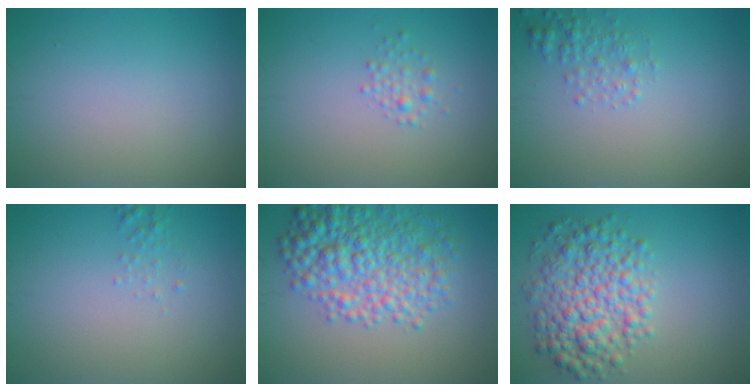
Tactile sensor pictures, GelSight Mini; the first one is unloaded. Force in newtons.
{"total": 1.3, "press": 1.3, "slide": 0.0}
{"total": 1.9, "press": 1.9, "slide": 0.1}
{"total": 0.8, "press": 0.8, "slide": 0.1}
{"total": 6.9, "press": 6.9, "slide": 0.2}
{"total": 6.5, "press": 6.5, "slide": 0.0}